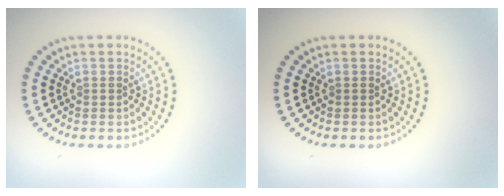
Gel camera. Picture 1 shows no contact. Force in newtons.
{"total": 0.0}